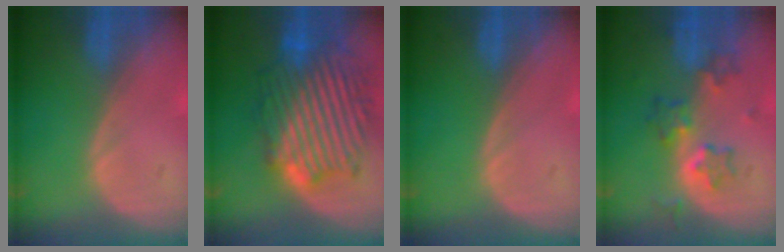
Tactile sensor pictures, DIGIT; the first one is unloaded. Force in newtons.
{"total": 13.2, "press": 13.2, "slide": 1.0}
{"total": 0.0}
{"total": 6.0, "press": 5.7, "slide": 1.8}